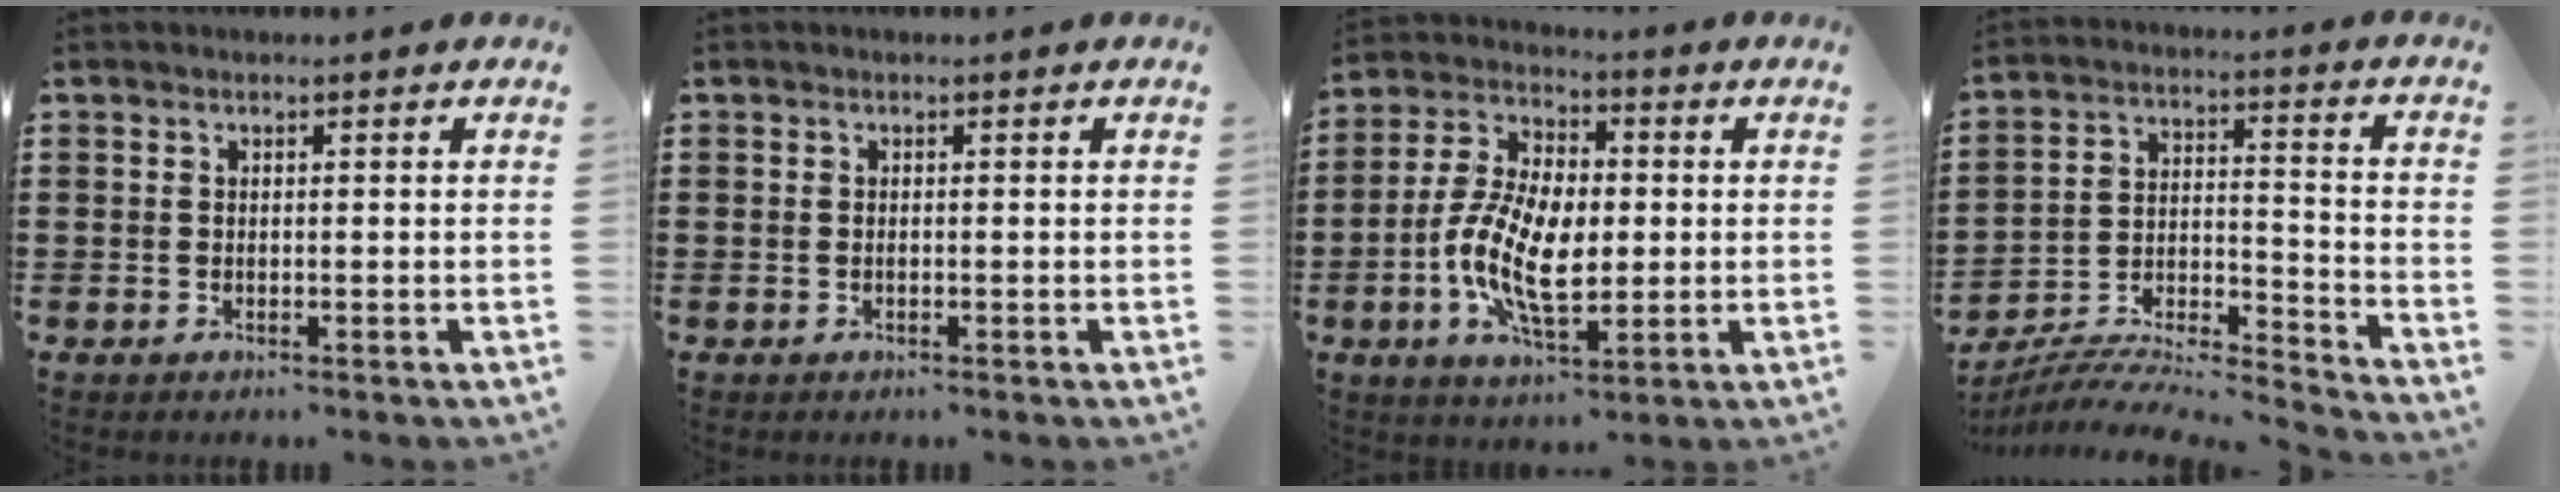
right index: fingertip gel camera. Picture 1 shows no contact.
{"total": 0.0}
{"total": 11.1, "force": [-1.6, 5.6, 9.4], "torque": [-0.215, -0.002, -0.033]}
{"total": 7.4, "force": [-7.0, 0.8, 2.0], "torque": [-0.036, -0.002, -0.142]}